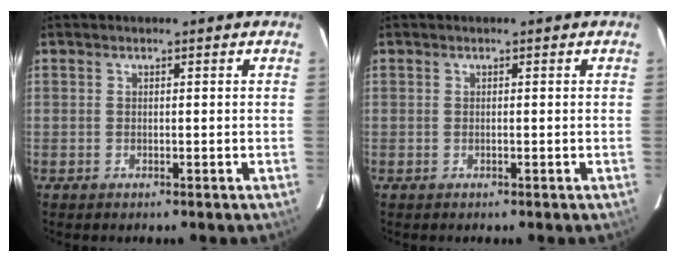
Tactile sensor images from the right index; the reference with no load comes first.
{"total": 0.0}